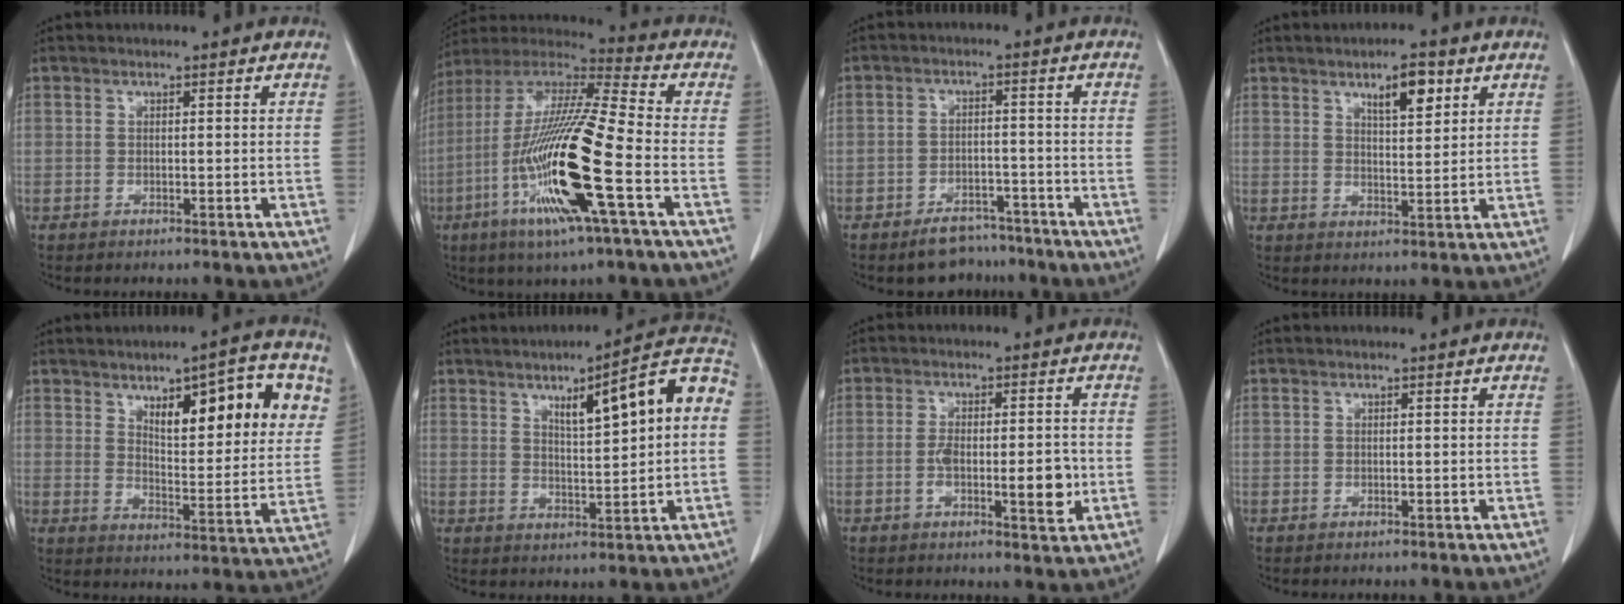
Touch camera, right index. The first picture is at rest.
{"total": 20.7, "force": [-6.4, 0.8, 19.7], "torque": [-0.413, -0.025, -0.127]}
{"total": 5.9, "force": [-5.0, 2.9, 1.3], "torque": [-0.014, 0.006, -0.074]}
{"total": 5.7, "force": [3.2, 1.6, 4.5], "torque": [-0.074, 0.001, 0.052]}
{"total": 16.3, "force": [7.4, 4.7, 13.8], "torque": [-0.181, 0.006, 0.109]}
{"total": 12.3, "force": [3.0, 1.8, 11.8], "torque": [-0.161, 0.029, 0.041]}
{"total": 7.7, "force": [-1.6, 2.2, 7.2], "torque": [-0.114, 0.001, -0.022]}
{"total": 0.0}